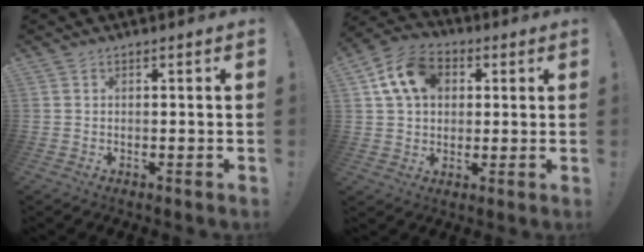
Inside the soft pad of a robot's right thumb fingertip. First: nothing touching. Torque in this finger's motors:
{"motor_torque": [1.04, 1.36, 0.18, -0.07, 0.19]}